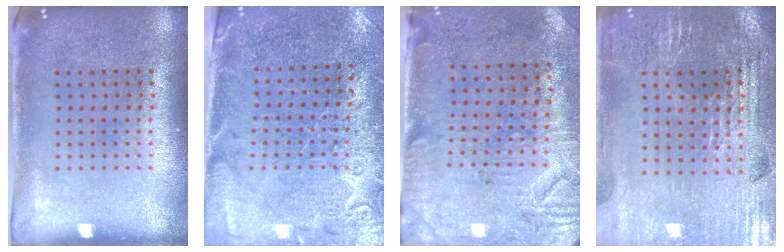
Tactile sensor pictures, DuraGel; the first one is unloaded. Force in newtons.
{"total": 2.8, "press": 2.5, "slide": 1.1}
{"total": 3.0, "press": 2.6, "slide": 1.6}
{"total": 2.8, "press": 2.8, "slide": 0.4}